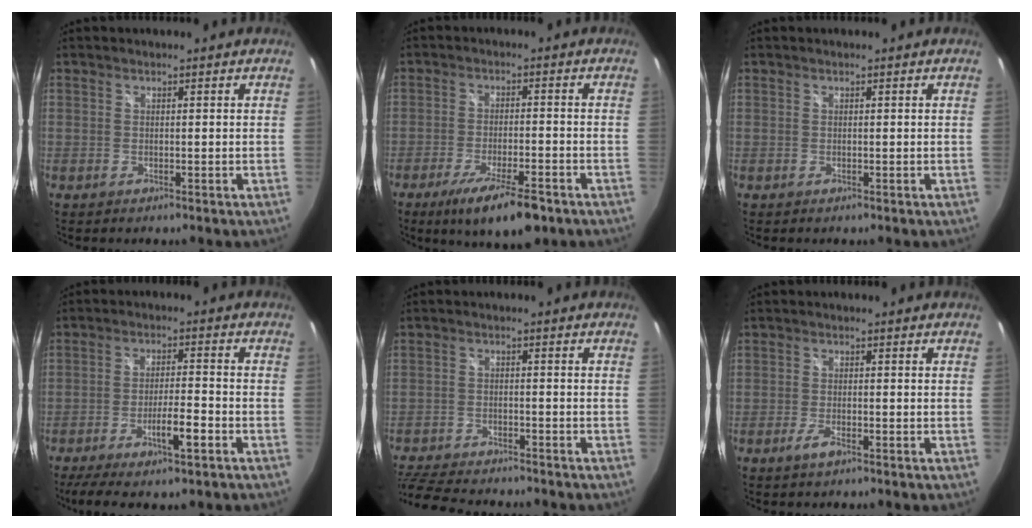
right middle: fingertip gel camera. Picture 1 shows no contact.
{"total": 11.3, "force": [-7.5, 2.7, 8.0], "torque": [-0.156, -0.029, -0.121]}
{"total": 0.0}
{"total": 9.4, "force": [-5.6, 1.4, 7.4], "torque": [-0.149, -0.011, -0.095]}
{"total": 12.0, "force": [-10.7, 2.9, 4.5], "torque": [-0.123, -0.017, -0.180]}
{"total": 2.4, "force": [-1.6, 0.5, 1.7], "torque": [-0.040, -0.004, -0.033]}